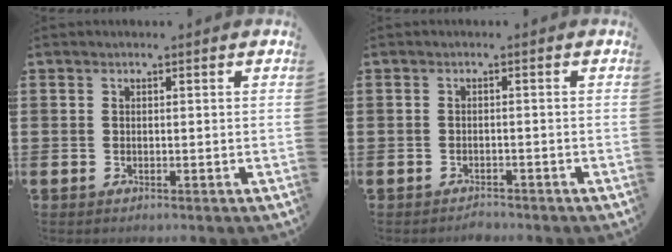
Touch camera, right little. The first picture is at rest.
{"total": 1.0, "force": [-1.0, 0.1, 0.0], "torque": [-0.003, 0.002, -0.022]}